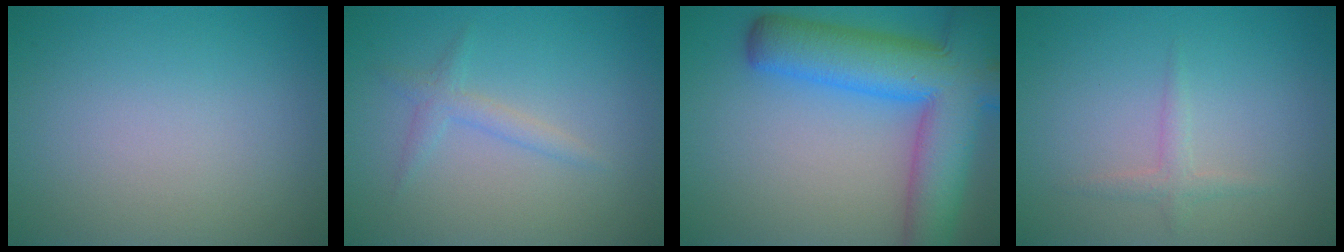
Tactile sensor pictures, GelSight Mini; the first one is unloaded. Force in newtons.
{"total": 1.5, "press": 1.5, "slide": 0.1}
{"total": 11.5, "press": 11.5, "slide": 0.6}
{"total": 1.3, "press": 1.3, "slide": 0.0}